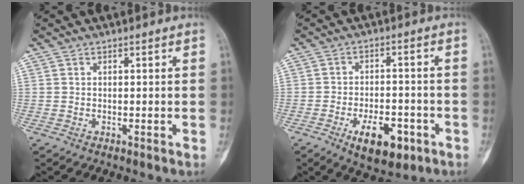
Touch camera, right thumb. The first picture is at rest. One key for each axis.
{"total": 9.9, "fx": -4.7, "fy": 4.9, "fz": 7.2, "tx": -0.095, "ty": 0.019, "tz": -0.064}